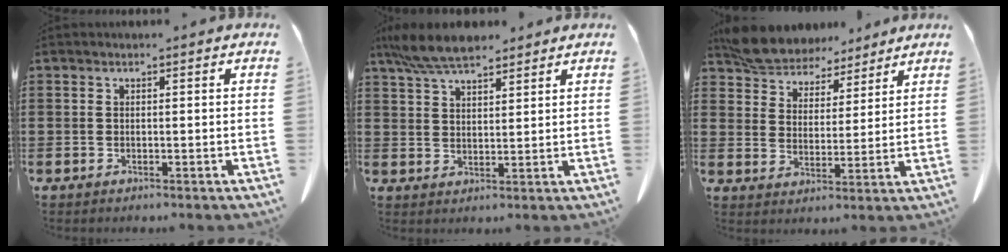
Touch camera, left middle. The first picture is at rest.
{"total": 7.0, "force": [6.0, 1.6, 3.3], "torque": [-0.080, -0.012, 0.115]}
{"total": 6.7, "force": [6.3, 2.2, 0.8], "torque": [-0.050, -0.025, 0.119]}